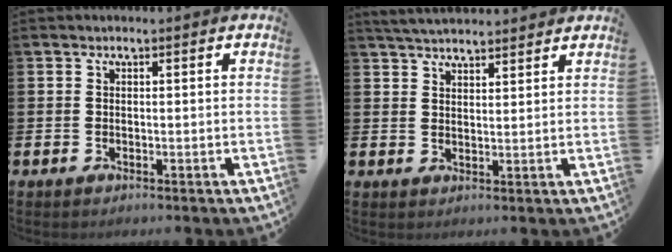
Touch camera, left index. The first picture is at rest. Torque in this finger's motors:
{"motor_torque": [0.50, -0.81, 0.05, 0.13]}